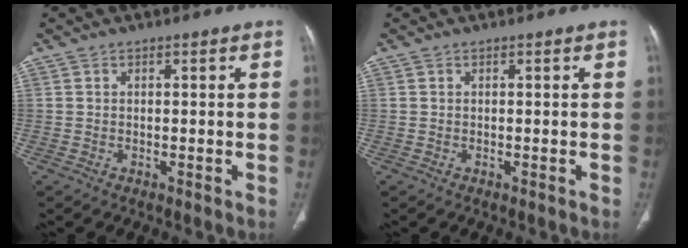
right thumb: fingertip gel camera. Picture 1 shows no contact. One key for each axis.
{"total": 0.0}